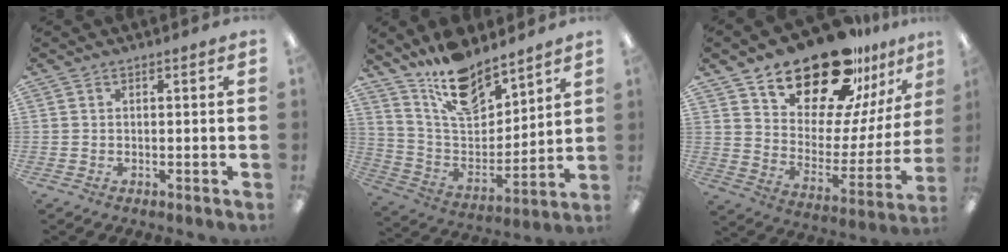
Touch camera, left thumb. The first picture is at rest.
{"total": 16.1, "force": [12.9, 6.5, 7.0], "torque": [-0.136, -0.078, 0.233]}
{"total": 22.9, "force": [19.1, 8.7, 9.3], "torque": [-0.157, -0.132, 0.333]}